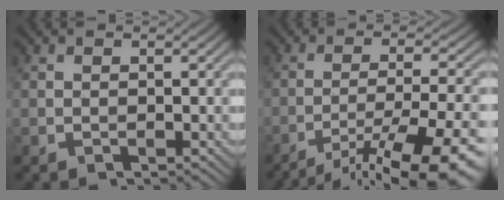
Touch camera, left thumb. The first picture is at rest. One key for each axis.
{"total": 15.0, "fx": -10.7, "fy": 3.6, "fz": 9.9, "tx": -0.154, "ty": -0.013, "tz": -0.145}